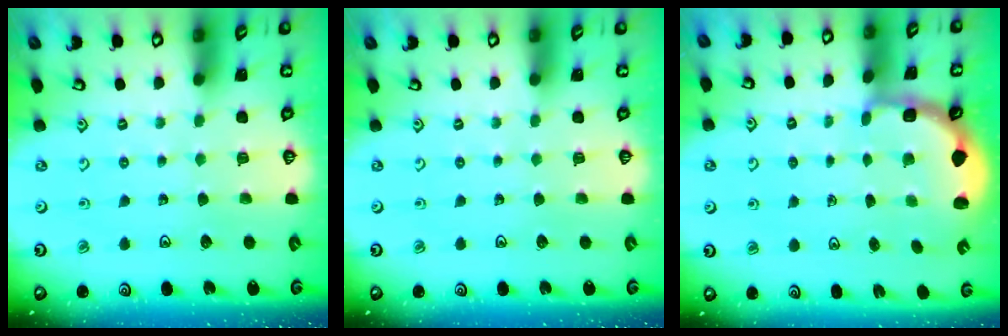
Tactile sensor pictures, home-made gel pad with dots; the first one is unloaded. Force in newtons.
{"total": 0.0}
{"total": 2.5, "press": 2.3, "slide": 1.1}